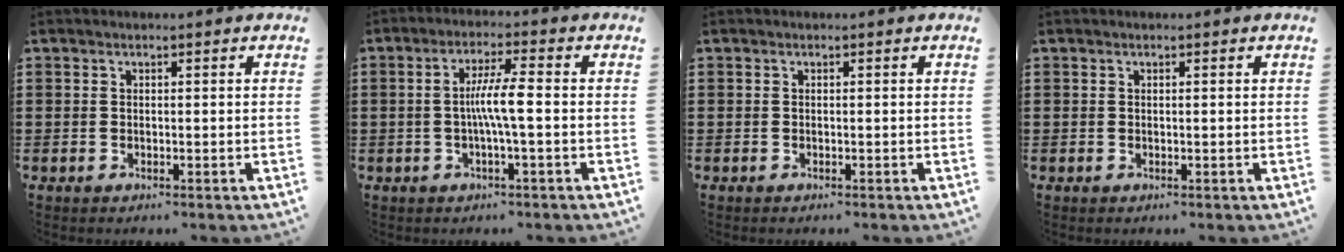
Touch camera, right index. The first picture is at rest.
{"total": 5.5, "force": [-0.6, 0.2, 5.4], "torque": [-0.097, -0.002, -0.015]}
{"total": 0.0}
{"total": 0.0}